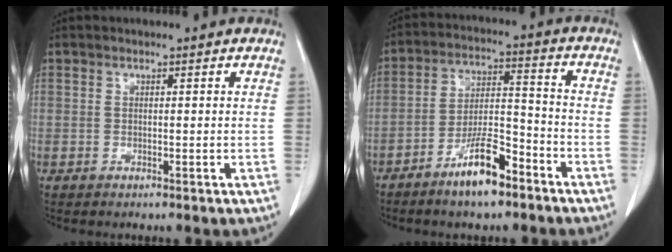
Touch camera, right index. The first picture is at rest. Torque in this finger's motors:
{"motor_torque": [0.96, -0.92, 0.52, 0.06]}